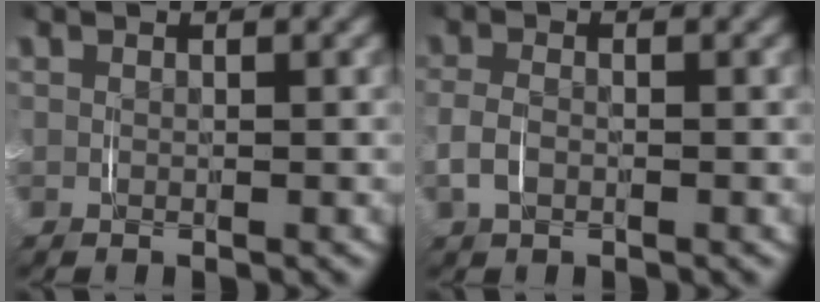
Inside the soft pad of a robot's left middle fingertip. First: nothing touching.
{"total": 1.3, "force": [-0.8, 0.4, 0.9], "torque": [-0.024, 0.000, -0.013]}